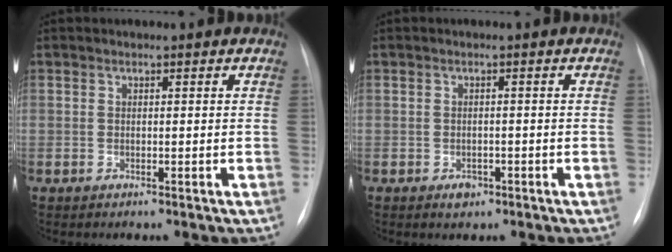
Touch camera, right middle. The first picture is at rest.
{"total": 1.9, "force": [-1.0, 1.4, 0.8], "torque": [-0.009, 0.003, -0.008]}